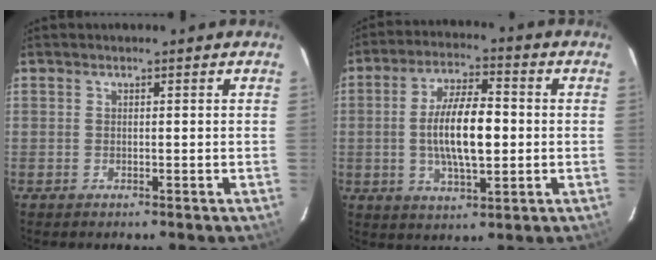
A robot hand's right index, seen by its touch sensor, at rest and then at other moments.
{"total": 12.0, "force": [-0.6, 4.4, 11.1], "torque": [-0.208, 0.002, -0.008]}